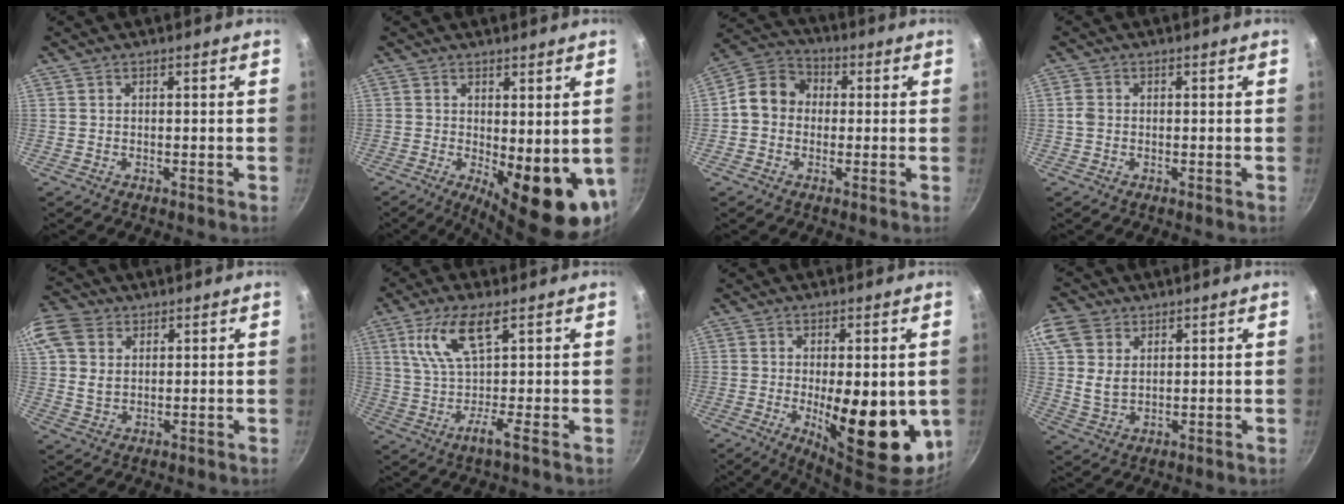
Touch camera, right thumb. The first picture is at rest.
{"total": 12.9, "force": [-1.5, 4.6, 12.0], "torque": [-0.133, -0.021, -0.008]}
{"total": 8.9, "force": [-0.1, 7.7, 4.5], "torque": [-0.047, 0.024, -0.029]}
{"total": 1.7, "force": [-0.2, 1.5, 1.0], "torque": [-0.020, 0.007, -0.007]}
{"total": 10.8, "force": [3.8, 8.1, 6.0], "torque": [-0.120, 0.000, 0.065]}
{"total": 8.9, "force": [2.5, 1.3, 8.4], "torque": [-0.169, 0.006, 0.042]}
{"total": 16.3, "force": [-2.3, 6.3, 14.9], "torque": [-0.191, -0.016, -0.019]}
{"total": 10.6, "force": [4.3, 7.7, 5.9], "torque": [-0.113, -0.007, 0.083]}